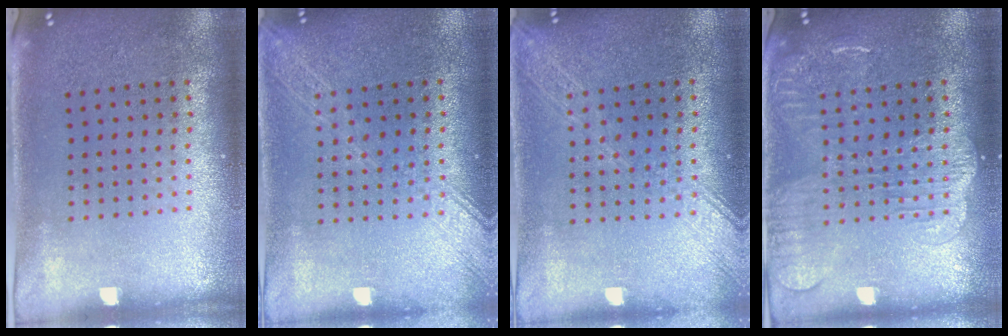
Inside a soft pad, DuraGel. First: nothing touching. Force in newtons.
{"total": 1.7, "press": 1.7, "slide": 0.2}
{"total": 1.7, "press": 1.7, "slide": 0.2}
{"total": 3.0, "press": 3.0, "slide": 0.4}